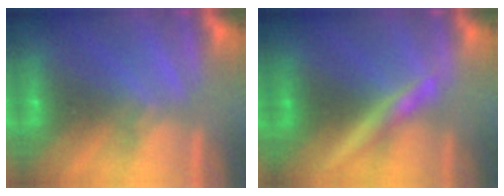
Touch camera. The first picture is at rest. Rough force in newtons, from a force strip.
{"total": 3.2}